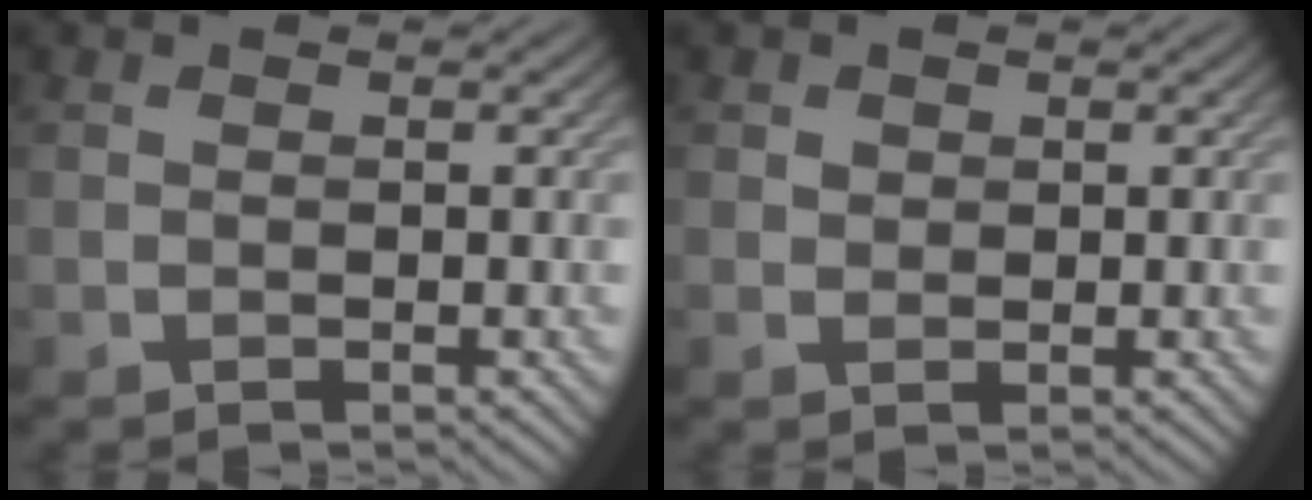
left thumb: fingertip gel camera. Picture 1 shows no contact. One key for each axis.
{"total": 1.1, "fx": 0.4, "fy": 1.0, "fz": 0.3, "tx": -0.007, "ty": -0.003, "tz": 0.006}